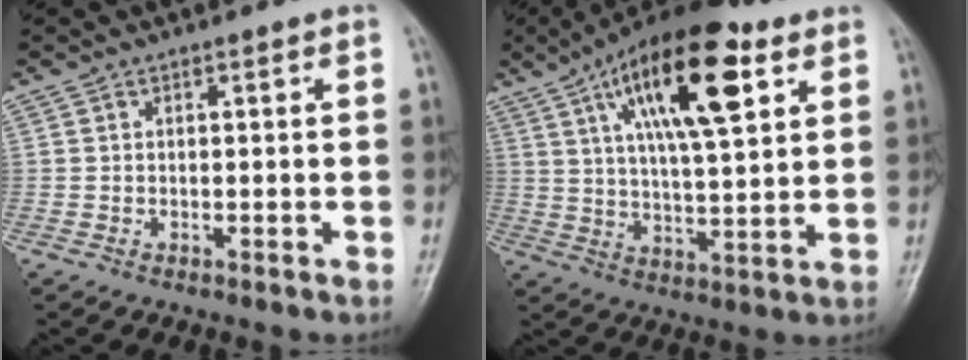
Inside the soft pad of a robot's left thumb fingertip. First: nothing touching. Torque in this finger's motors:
{"motor_torque": [2.02, 1.84, 1.64, -1.13, 0.23]}